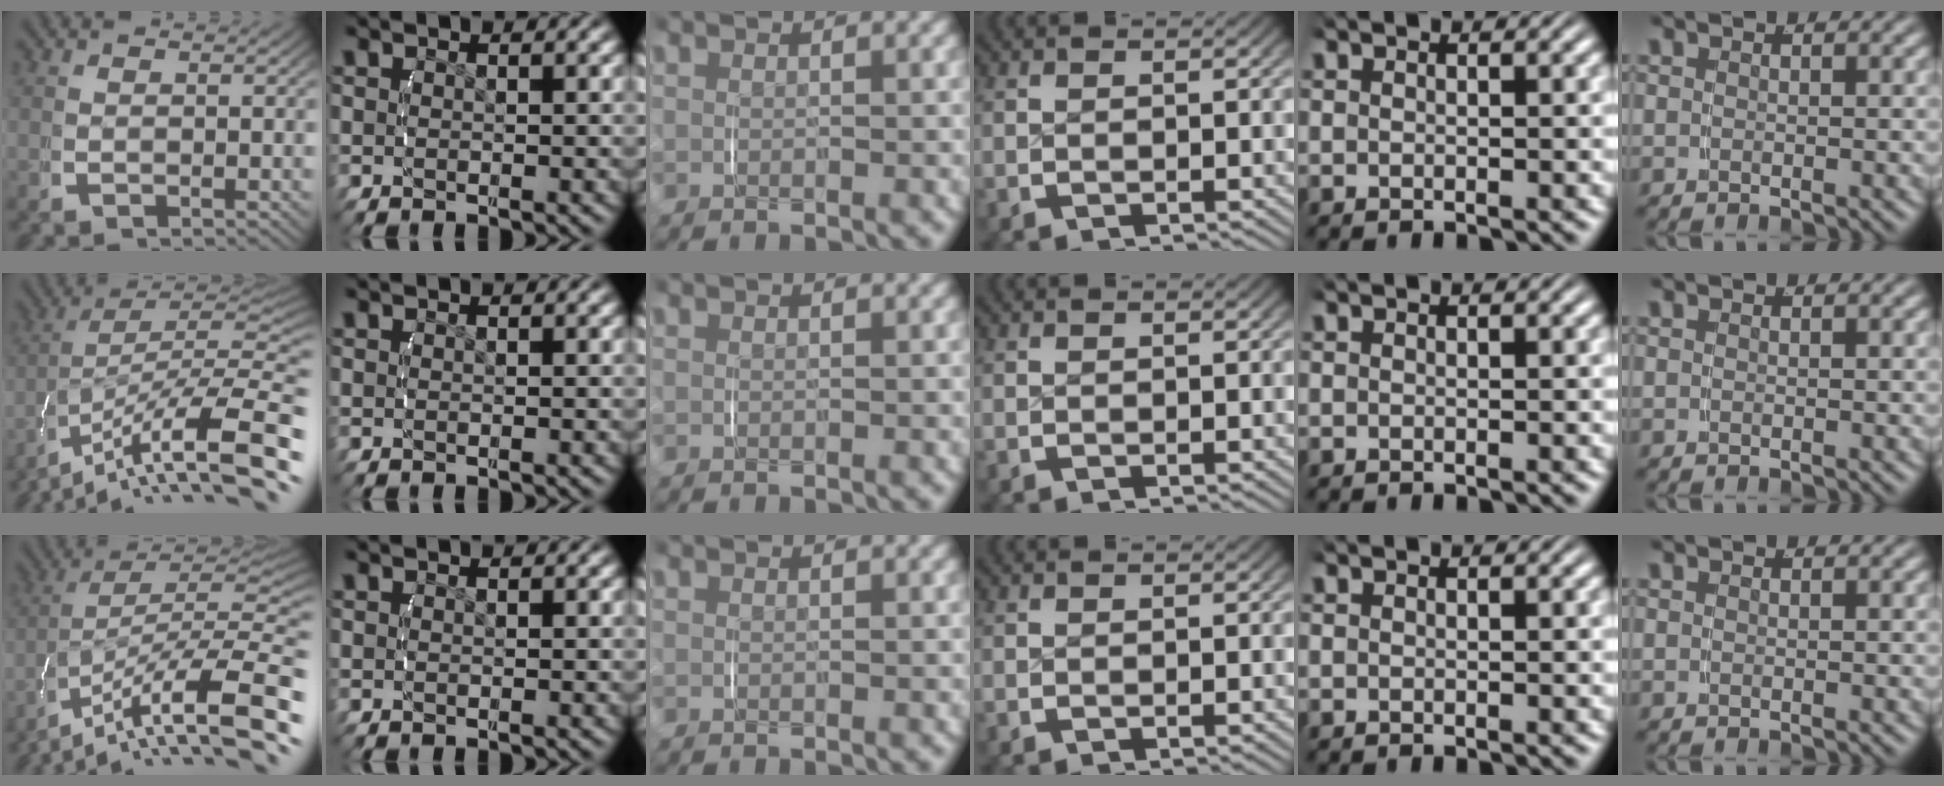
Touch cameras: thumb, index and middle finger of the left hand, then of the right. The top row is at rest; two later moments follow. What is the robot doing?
{"motion": "lift_and_place", "object": "string"}